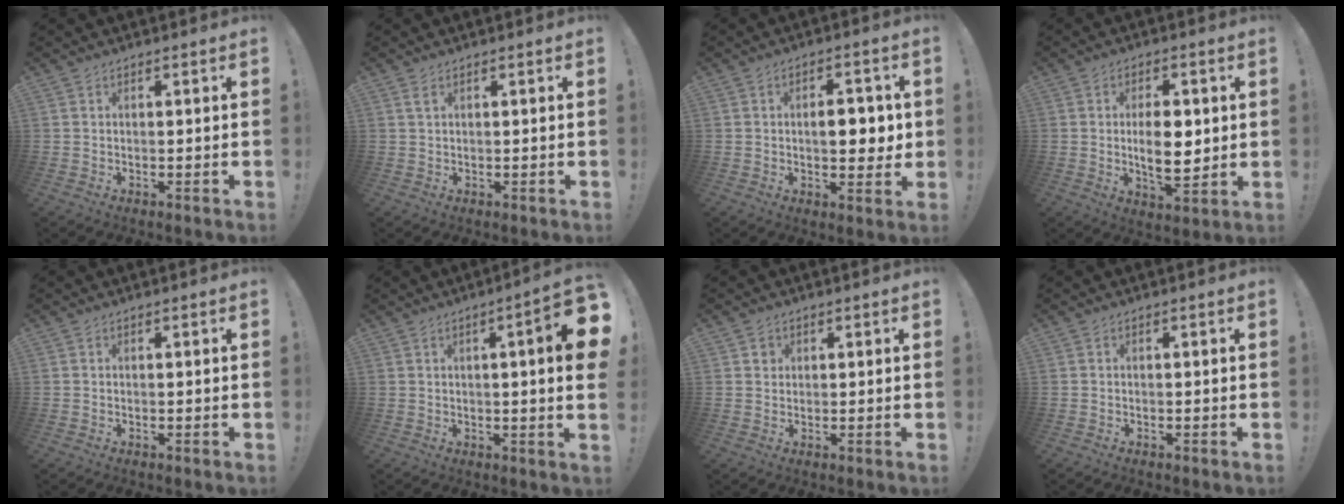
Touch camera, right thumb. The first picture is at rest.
{"total": 1.7, "force": [0.9, 0.5, 1.3], "torque": [-0.022, -0.001, 0.014]}
{"total": 7.0, "force": [0.2, 3.4, 6.1], "torque": [-0.081, 0.001, -0.002]}
{"total": 10.5, "force": [0.5, 5.2, 9.1], "torque": [-0.142, -0.011, 0.003]}
{"total": 0.0}
{"total": 9.5, "force": [1.4, 0.5, 9.4], "torque": [-0.127, -0.012, 0.020]}
{"total": 2.0, "force": [0.7, 1.8, 0.5], "torque": [0.003, -0.001, 0.010]}
{"total": 0.5, "force": [-0.5, 0.1, -0.1], "torque": [0.002, 0.000, -0.009]}